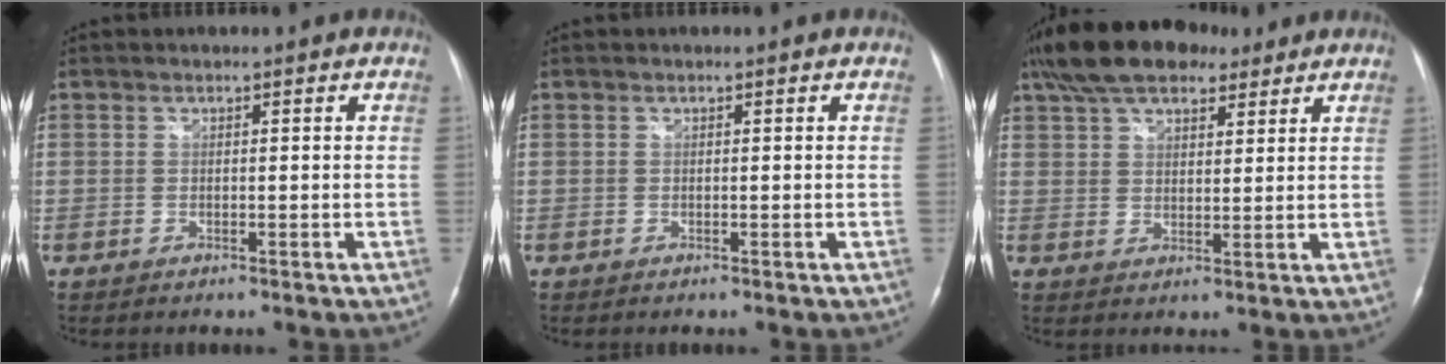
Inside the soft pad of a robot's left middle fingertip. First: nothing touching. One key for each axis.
{"total": 0.0}
{"total": 14.2, "fx": 10.5, "fy": 5.4, "fz": 7.8, "tx": -0.145, "ty": 0.043, "tz": 0.179}